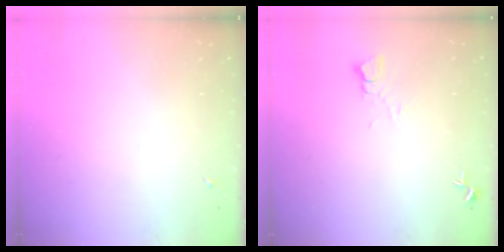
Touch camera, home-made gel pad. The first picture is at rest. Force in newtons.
{"total": 4.3, "press": 4.3, "slide": 0.4}